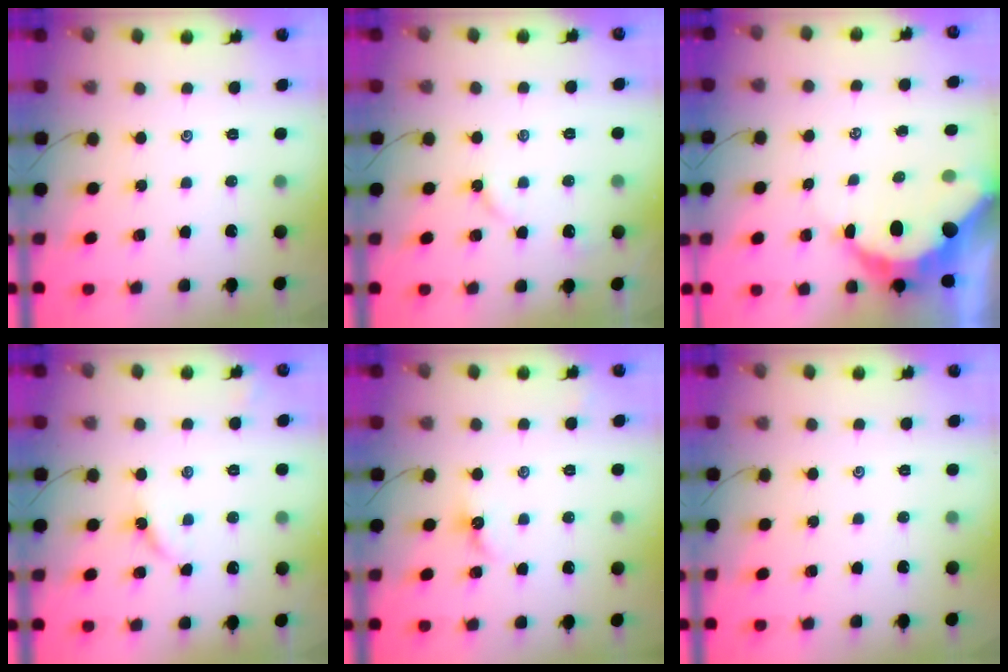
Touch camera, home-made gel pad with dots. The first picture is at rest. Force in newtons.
{"total": 4.0, "press": 4.0, "slide": 0.5}
{"total": 9.9, "press": 9.9, "slide": 1.0}
{"total": 3.3, "press": 3.3, "slide": 0.5}
{"total": 4.6, "press": 4.5, "slide": 0.8}
{"total": 0.0}